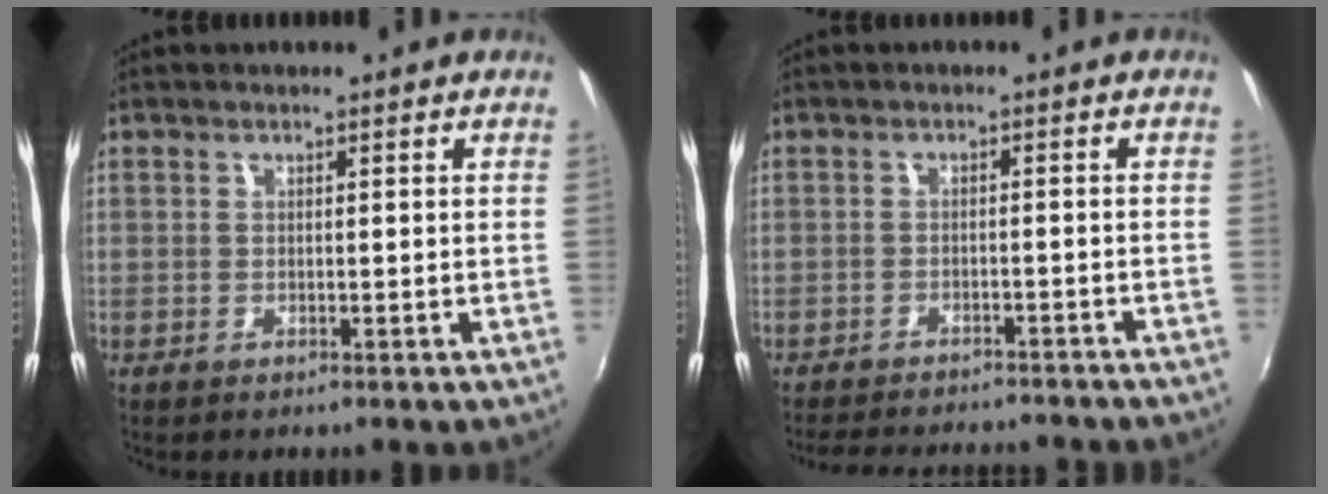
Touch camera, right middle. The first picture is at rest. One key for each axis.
{"total": 14.7, "fx": -12.9, "fy": 3.5, "fz": 6.1, "tx": -0.123, "ty": -0.020, "tz": -0.171}